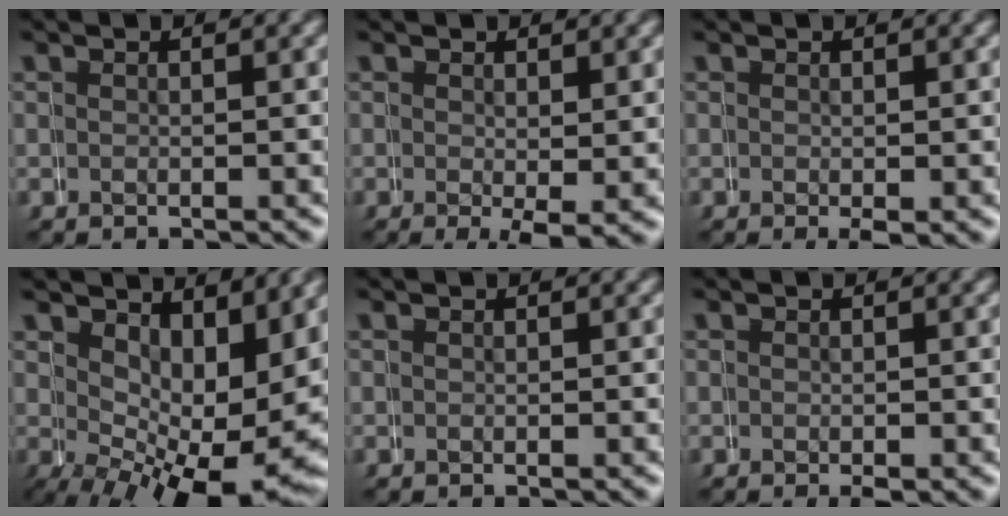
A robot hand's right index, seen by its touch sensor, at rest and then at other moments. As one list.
[{"total": 2.0, "force": [-0.5, 0.4, 1.9], "torque": [-0.026, -0.015, -0.003]}, {"total": 0.8, "force": [-0.3, 0.1, 0.7], "torque": [-0.010, -0.005, -0.003]}, {"total": 10.6, "force": [-1.0, 5.0, 9.3], "torque": [-0.122, -0.045, 0.005]}, {"total": 0.0}, {"total": 0.7, "force": [-0.5, 0.2, 0.5], "torque": [-0.008, -0.004, -0.005]}]